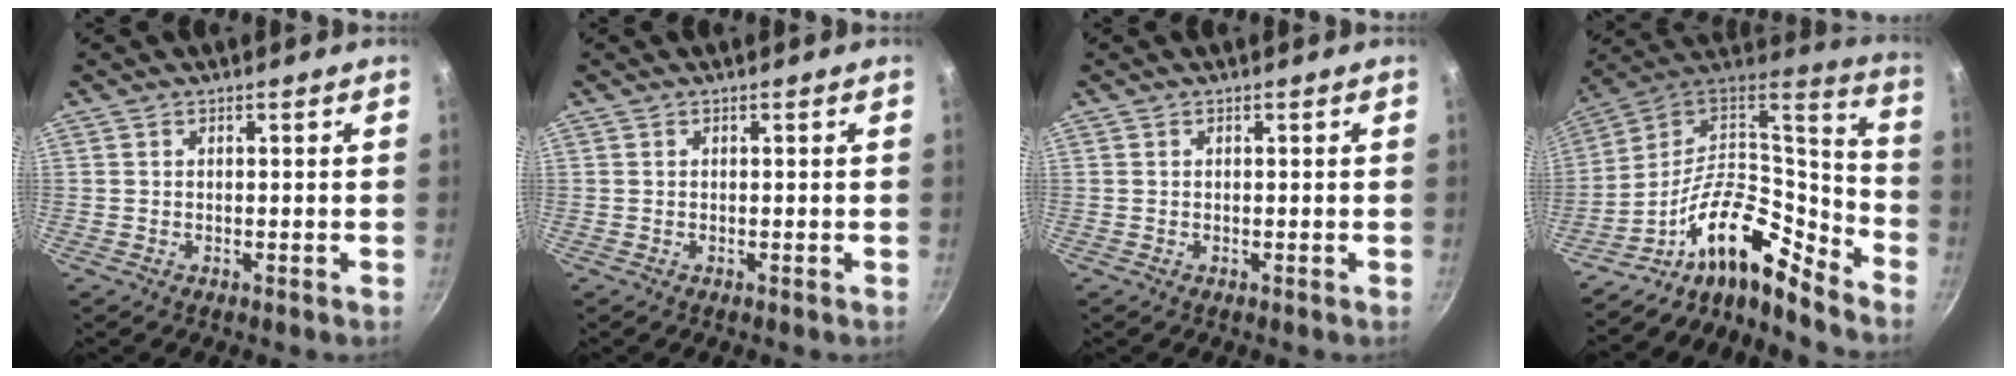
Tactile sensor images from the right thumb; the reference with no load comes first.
{"total": 0.0}
{"total": 0.0}
{"total": 18.3, "force": [-10.7, 8.2, 12.3], "torque": [-0.170, 0.088, -0.209]}